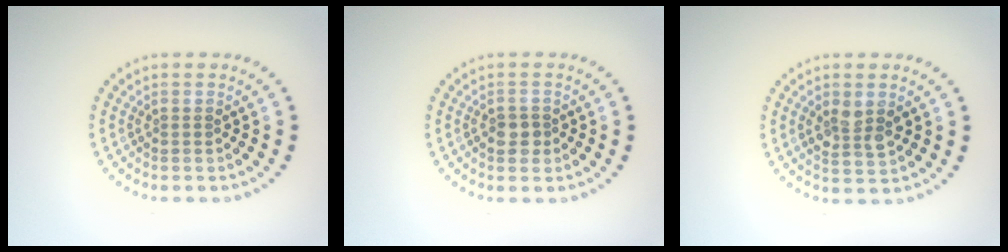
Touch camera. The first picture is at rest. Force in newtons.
{"total": 1.7, "press": 1.6, "slide": 0.5}
{"total": 2.8, "press": 2.7, "slide": 0.5}